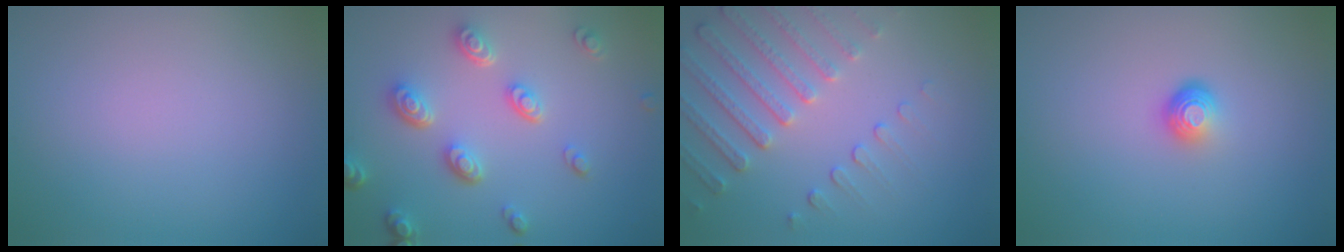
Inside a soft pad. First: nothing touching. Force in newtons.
{"total": 4.4, "press": 3.5, "slide": 2.7}
{"total": 4.8, "press": 3.7, "slide": 3.1}
{"total": 1.8, "press": 1.2, "slide": 1.4}